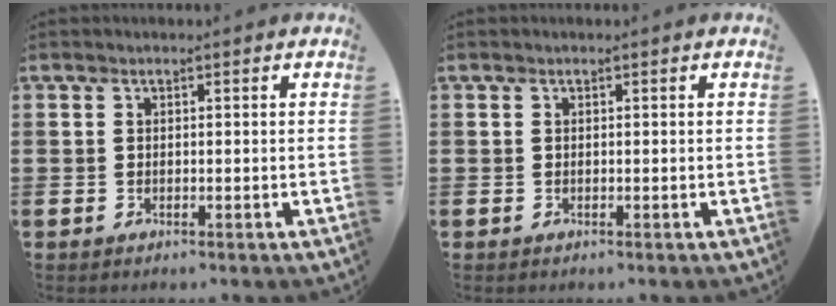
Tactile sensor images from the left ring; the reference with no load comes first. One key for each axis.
{"total": 0.0}